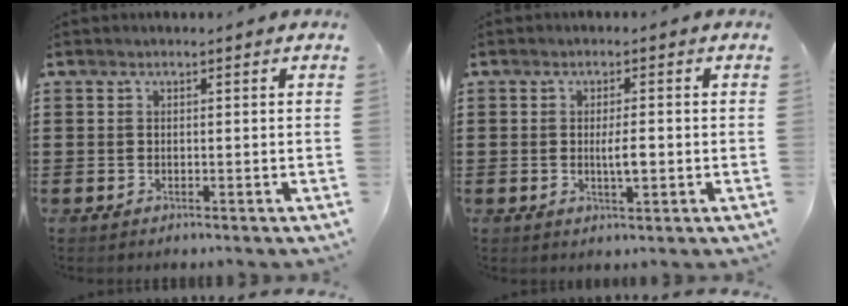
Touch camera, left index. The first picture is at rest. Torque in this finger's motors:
{"motor_torque": [0.46, 0.40, 0.18, 0.06]}